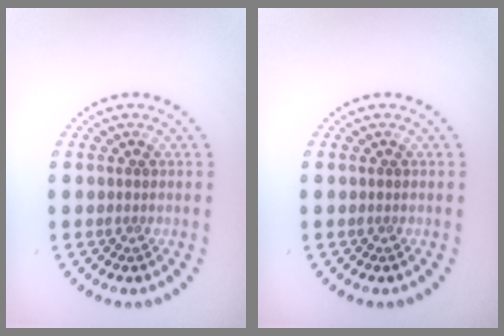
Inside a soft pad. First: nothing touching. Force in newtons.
{"total": 0.0}